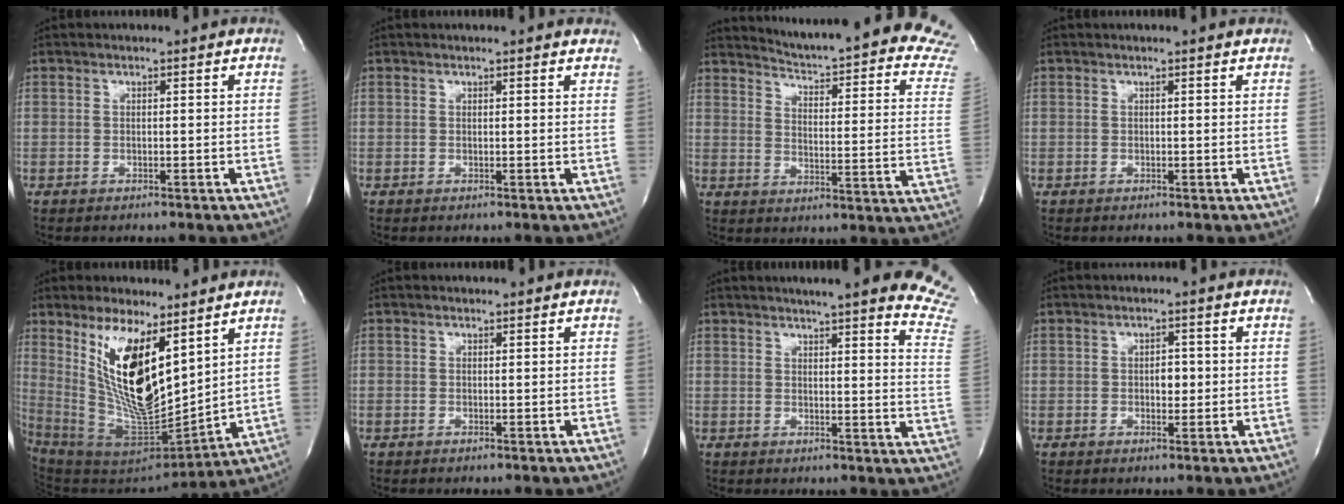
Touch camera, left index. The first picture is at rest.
{"total": 3.6, "force": [3.3, 0.8, 1.2], "torque": [-0.010, -0.001, 0.020]}
{"total": 24.5, "force": [22.7, 0.8, 9.0], "torque": [-0.124, -0.139, 0.252]}
{"total": 1.2, "force": [1.1, 0.2, 0.3], "torque": [-0.012, 0.000, 0.004]}
{"total": 16.7, "force": [7.8, 5.0, 13.9], "torque": [-0.265, -0.017, 0.153]}
{"total": 0.0}
{"total": 19.9, "force": [17.8, 0.6, 8.9], "torque": [-0.107, -0.086, 0.185]}
{"total": 2.4, "force": [-0.3, 1.4, 1.9], "torque": [-0.028, -0.002, -0.004]}